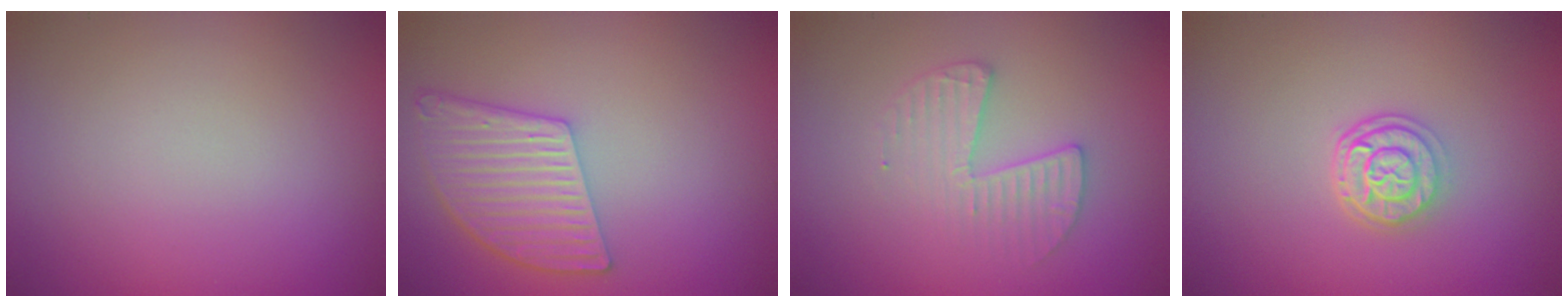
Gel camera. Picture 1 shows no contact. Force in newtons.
{"total": 5.1, "press": 4.0, "slide": 3.1}
{"total": 2.7, "press": 2.7, "slide": 0.3}
{"total": 3.1, "press": 2.5, "slide": 1.9}